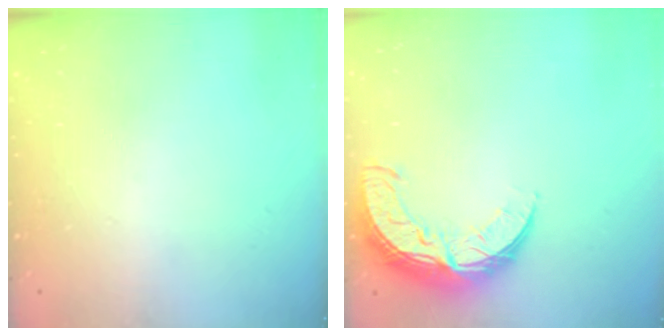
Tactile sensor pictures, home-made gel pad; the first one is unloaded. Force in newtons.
{"total": 11.4, "press": 11.3, "slide": 0.8}